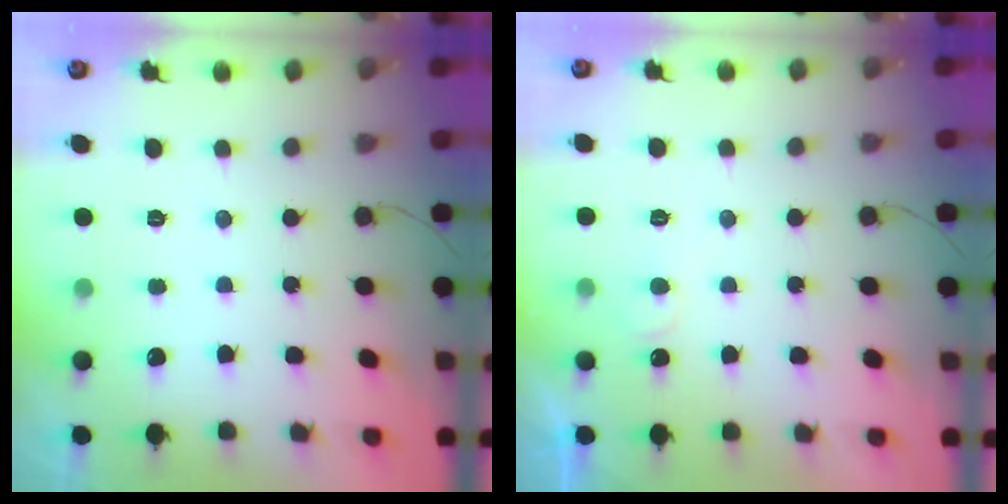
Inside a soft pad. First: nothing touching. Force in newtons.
{"total": 5.3, "press": 5.3, "slide": 0.5}